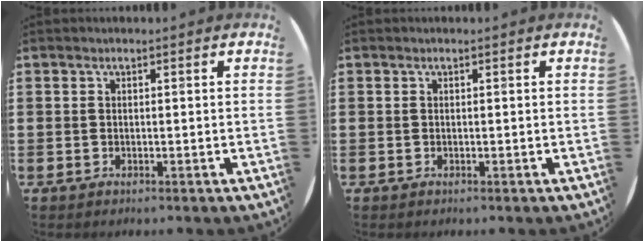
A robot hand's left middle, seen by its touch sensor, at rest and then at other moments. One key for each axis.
{"total": 0.0}